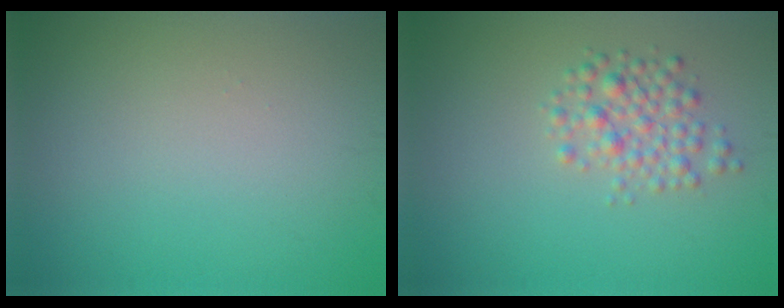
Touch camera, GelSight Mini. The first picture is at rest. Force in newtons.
{"total": 2.7, "press": 2.7, "slide": 0.1}